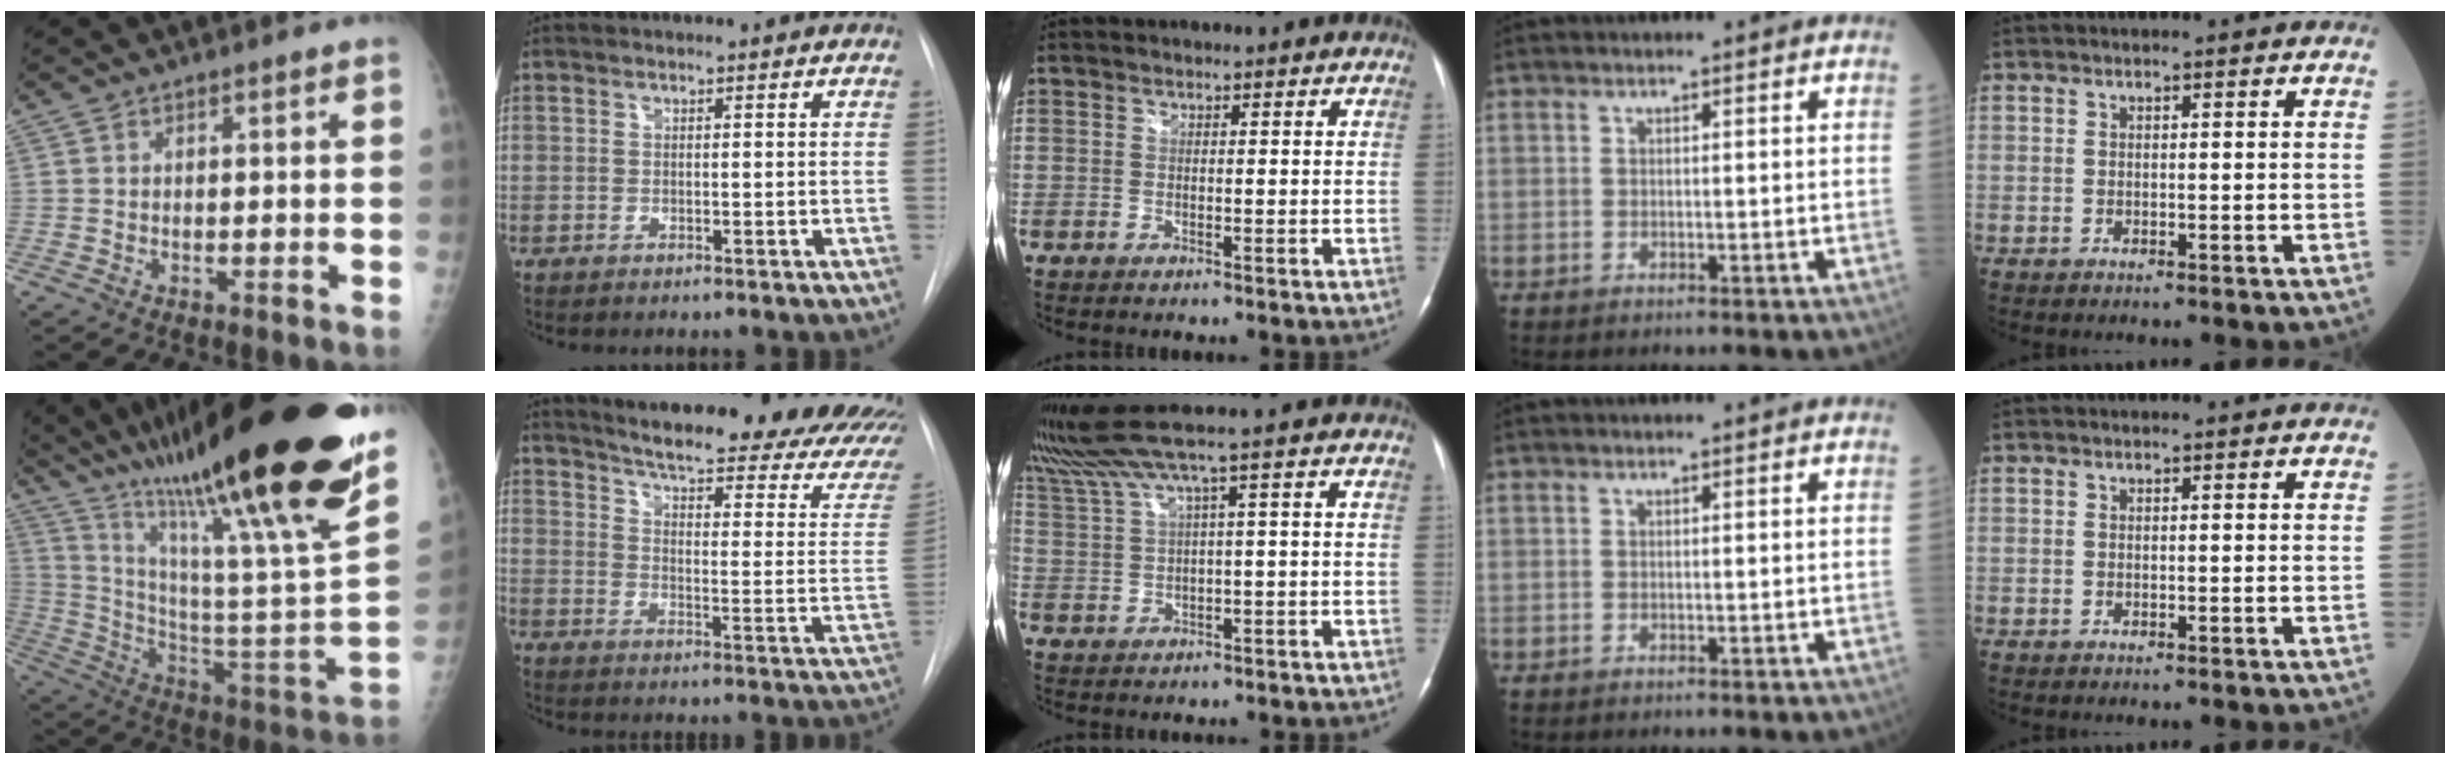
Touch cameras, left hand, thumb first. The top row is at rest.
{"thumb": {"total": 41.4, "force": [28.5, 4.6, 29.6], "torque": [-0.387, -0.104, 0.445]}, "index": {"total": 28.8, "force": [25.5, 3.0, 13.1], "torque": [-0.190, -0.118, 0.304]}, "middle": {"total": 6.5, "force": [4.3, -2.1, 4.4], "torque": [-0.091, 0.030, 0.090]}}